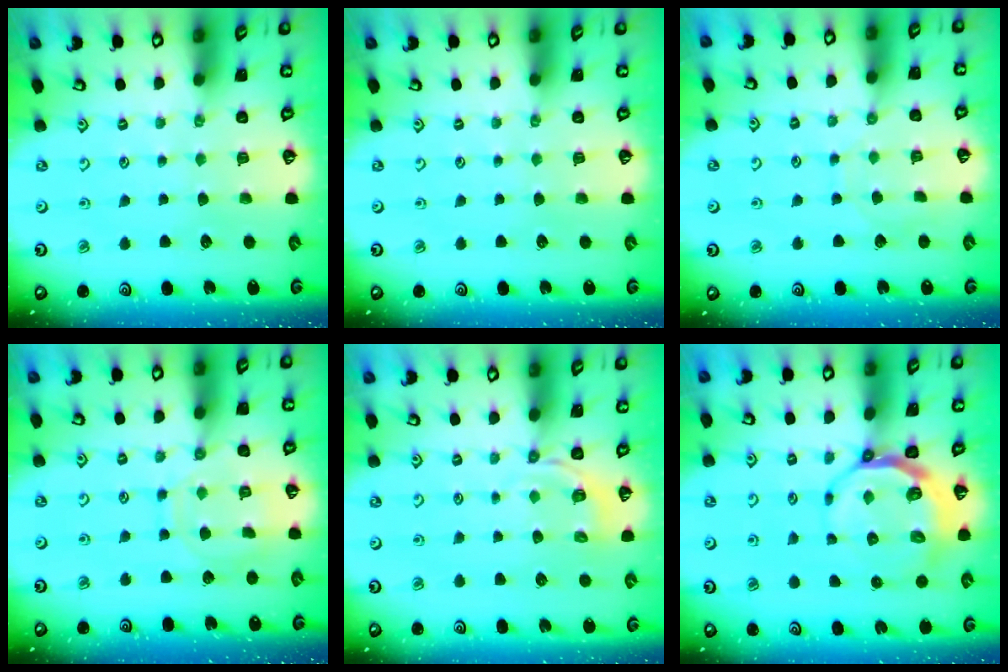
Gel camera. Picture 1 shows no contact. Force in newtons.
{"total": 0.0}
{"total": 4.6, "press": 4.6, "slide": 0.5}
{"total": 11.1, "press": 11.0, "slide": 0.7}
{"total": 2.8, "press": 2.1, "slide": 1.8}
{"total": 7.4, "press": 6.6, "slide": 3.5}